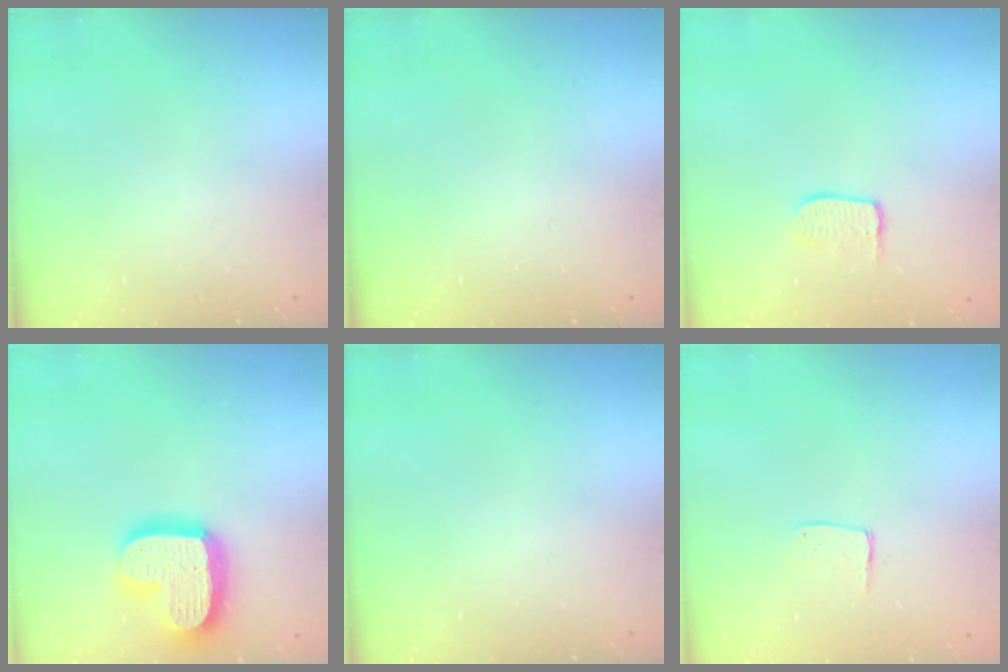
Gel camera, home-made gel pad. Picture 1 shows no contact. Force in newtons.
{"total": 0.0}
{"total": 5.9, "press": 5.9, "slide": 0.2}
{"total": 19.2, "press": 19.1, "slide": 1.4}
{"total": 0.0}
{"total": 5.2, "press": 5.2, "slide": 0.4}